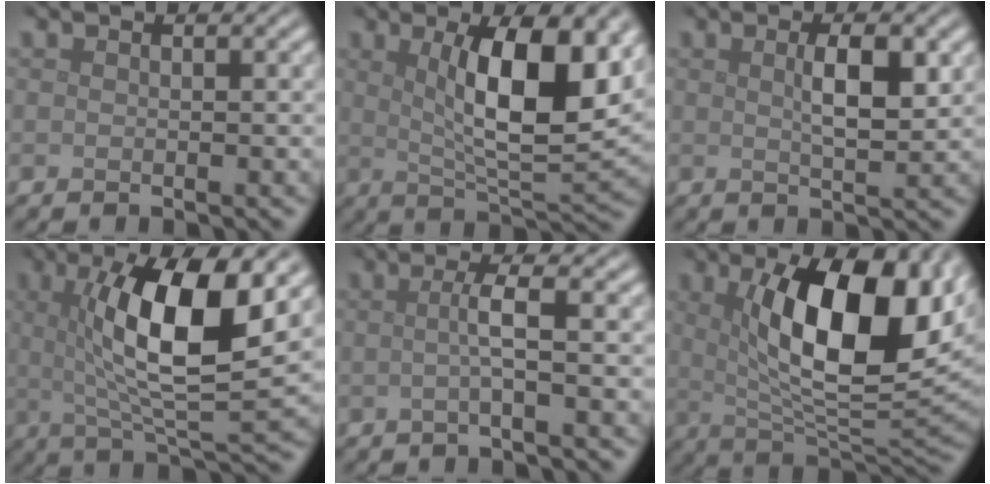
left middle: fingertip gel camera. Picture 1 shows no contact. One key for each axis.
{"total": 9.8, "fx": 2.6, "fy": 2.9, "fz": 9.1, "tx": -0.137, "ty": -0.006, "tz": 0.046}
{"total": 3.4, "fx": 0.9, "fy": 0.9, "fz": 3.2, "tx": -0.055, "ty": 0.001, "tz": 0.017}
{"total": 10.5, "fx": 2.3, "fy": 2.8, "fz": 9.9, "tx": -0.155, "ty": -0.004, "tz": 0.044}
{"total": 2.3, "fx": 0.0, "fy": 0.4, "fz": 2.3, "tx": -0.043, "ty": -0.001, "tz": -0.006}
{"total": 13.2, "fx": 3.1, "fy": 5.1, "fz": 11.8, "tx": -0.178, "ty": 0.001, "tz": 0.051}